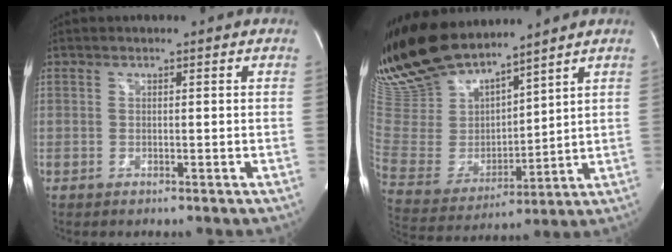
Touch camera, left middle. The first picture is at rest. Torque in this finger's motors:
{"motor_torque": [0.37, -0.35, 1.05, 0.21]}